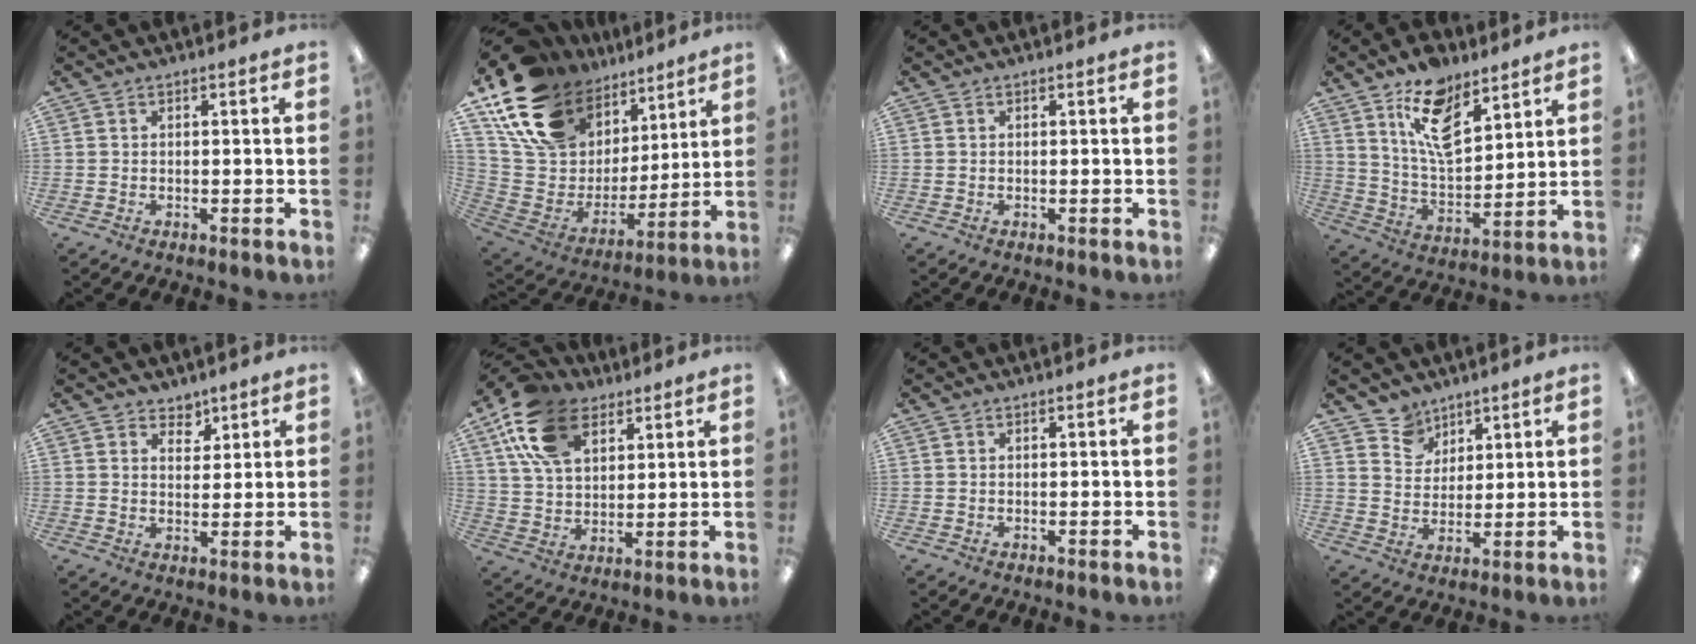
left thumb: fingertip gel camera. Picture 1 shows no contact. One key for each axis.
{"total": 19.7, "fx": 13.1, "fy": 12.3, "fz": 8.1, "tx": -0.175, "ty": -0.062, "tz": 0.254}
{"total": 0.0}
{"total": 13.4, "fx": 8.8, "fy": 6.3, "fz": 7.8, "tx": -0.134, "ty": -0.039, "tz": 0.158}
{"total": 4.0, "fx": 3.2, "fy": 2.3, "fz": 0.3, "tx": 0.007, "ty": -0.021, "tz": 0.056}
{"total": 16.6, "fx": 8.6, "fy": 10.1, "fz": 10.0, "tx": -0.208, "ty": -0.010, "tz": 0.160}
{"total": 0.0}
{"total": 6.6, "fx": 5.1, "fy": 4.2, "fz": -0.2, "tx": -0.011, "ty": -0.032, "tz": 0.098}